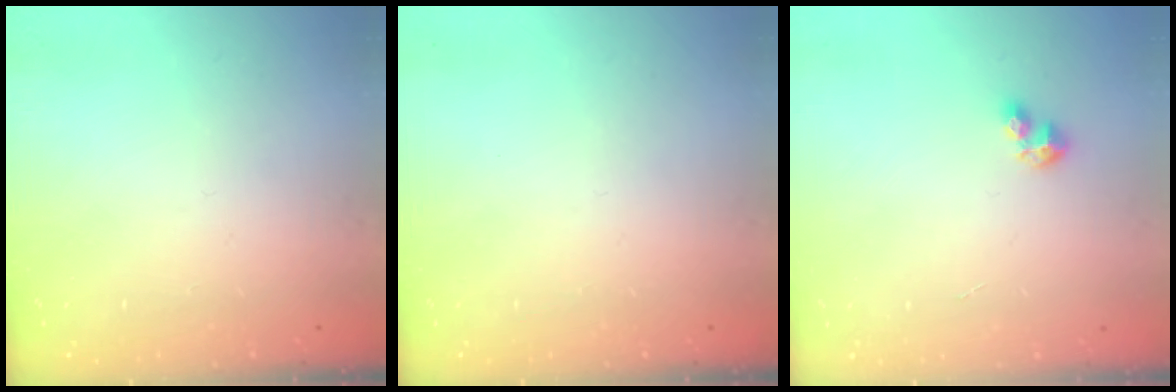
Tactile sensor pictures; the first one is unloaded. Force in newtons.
{"total": 0.0}
{"total": 3.4, "press": 3.4, "slide": 0.4}